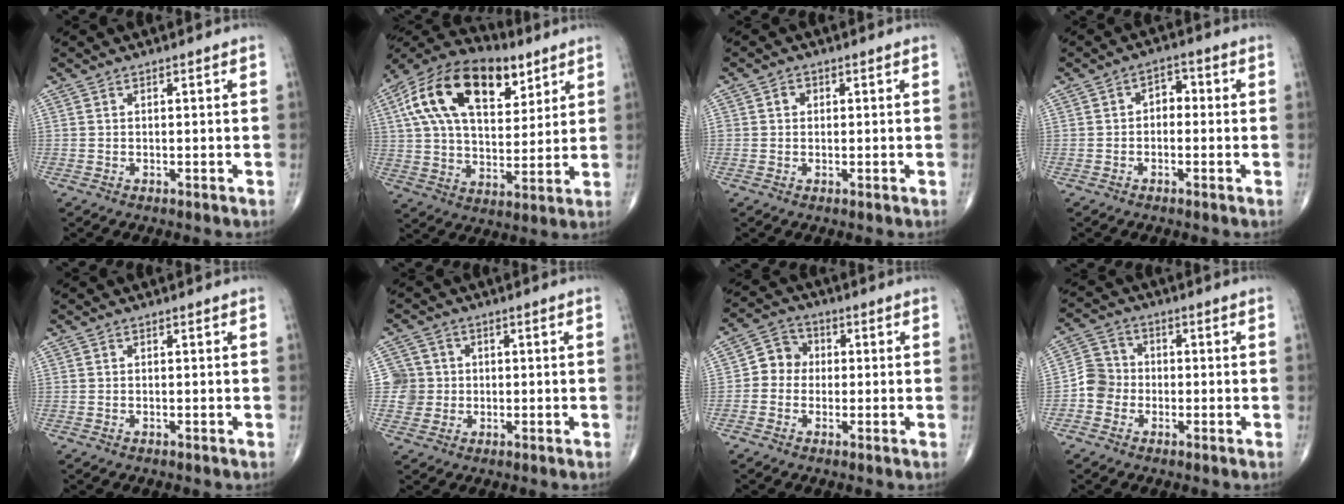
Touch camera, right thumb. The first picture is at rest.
{"total": 23.0, "force": [9.9, 12.6, 16.6], "torque": [-0.276, -0.003, 0.168]}
{"total": 1.6, "force": [0.3, 1.4, 0.6], "torque": [-0.001, 0.003, 0.002]}
{"total": 3.4, "force": [-0.2, 2.5, 2.4], "torque": [-0.012, 0.016, -0.017]}
{"total": 0.0}
{"total": 5.0, "force": [0.1, 5.0, 0.2], "torque": [0.027, 0.008, -0.003]}
{"total": 5.6, "force": [-0.4, 5.0, 2.4], "torque": [-0.016, 0.018, -0.021]}
{"total": 5.0, "force": [-1.4, 4.5, 1.6], "torque": [-0.011, 0.015, -0.039]}